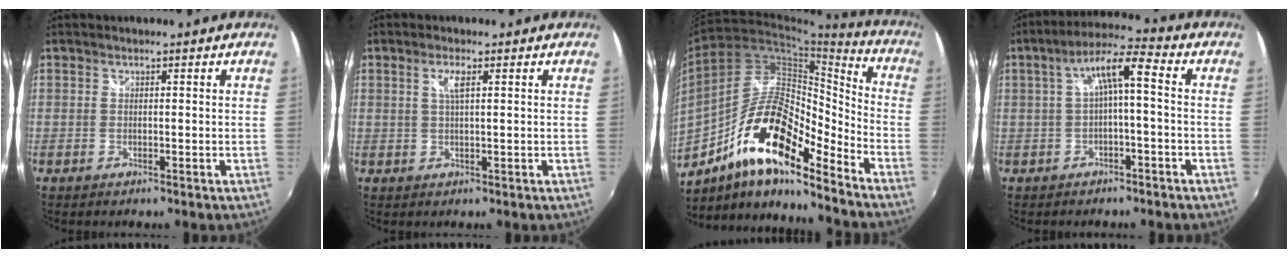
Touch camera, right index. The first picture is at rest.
{"total": 2.5, "force": [0.9, 0.3, 2.3], "torque": [-0.044, 0.002, 0.016]}
{"total": 18.8, "force": [-11.6, 5.2, 13.9], "torque": [-0.246, 0.004, -0.219]}
{"total": 6.9, "force": [-0.4, 1.2, 6.8], "torque": [-0.141, 0.020, -0.001]}